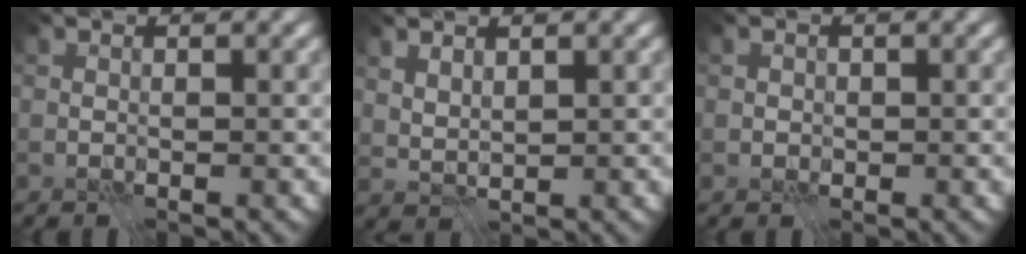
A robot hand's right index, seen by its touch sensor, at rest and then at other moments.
{"total": 1.6, "force": [1.1, 0.7, 0.9], "torque": [-0.021, -0.004, 0.024]}
{"total": 0.7, "force": [-0.2, 0.6, 0.1], "torque": [0.000, -0.003, -0.004]}